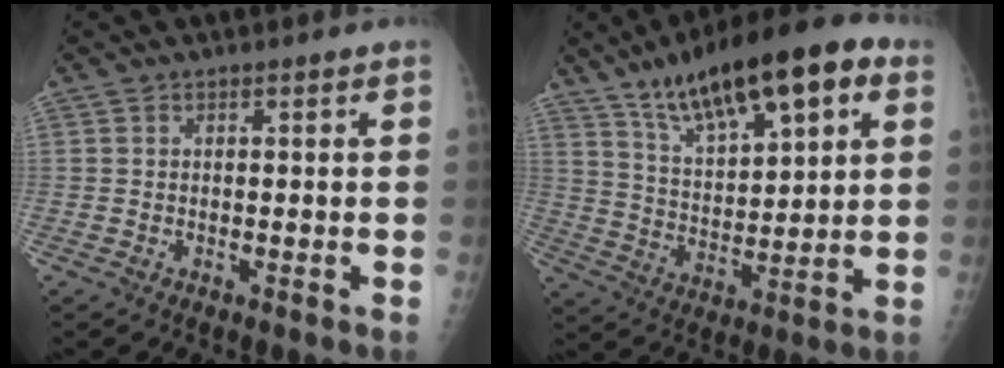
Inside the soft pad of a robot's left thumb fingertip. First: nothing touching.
{"total": 20.5, "force": [11.0, 7.4, 15.6], "torque": [-0.218, -0.021, 0.186]}